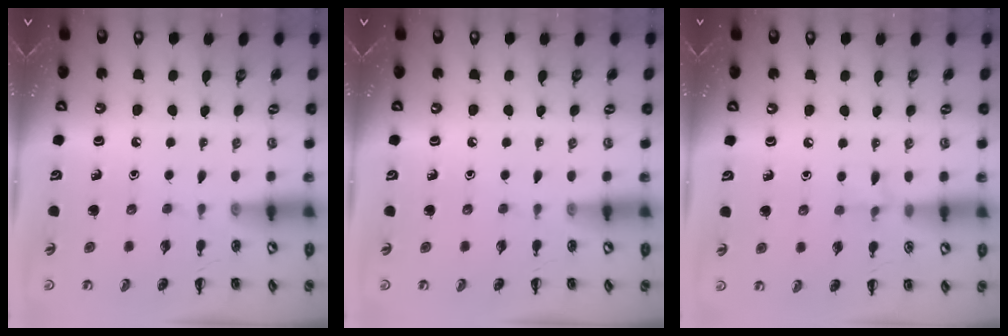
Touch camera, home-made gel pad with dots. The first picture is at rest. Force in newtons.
{"total": 0.0}
{"total": 4.8, "press": 4.5, "slide": 1.4}